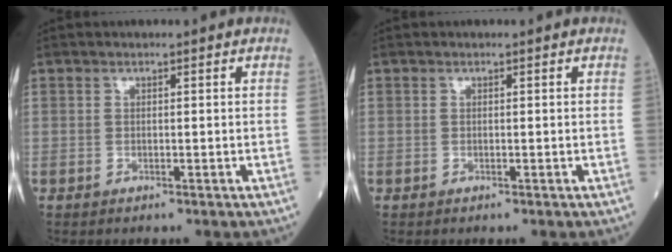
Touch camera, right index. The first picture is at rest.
{"total": 0.0}